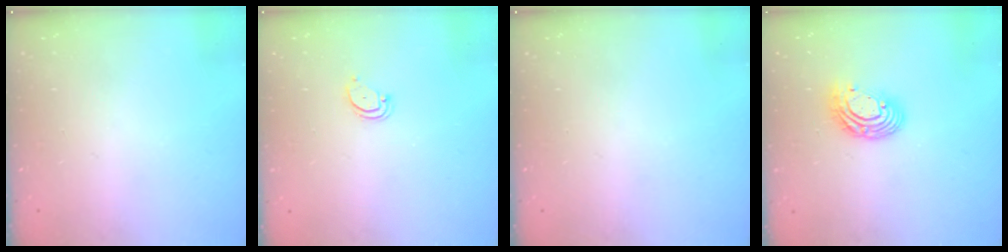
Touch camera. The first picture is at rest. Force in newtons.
{"total": 3.0, "press": 3.0, "slide": 0.3}
{"total": 0.0}
{"total": 9.9, "press": 9.9, "slide": 0.8}